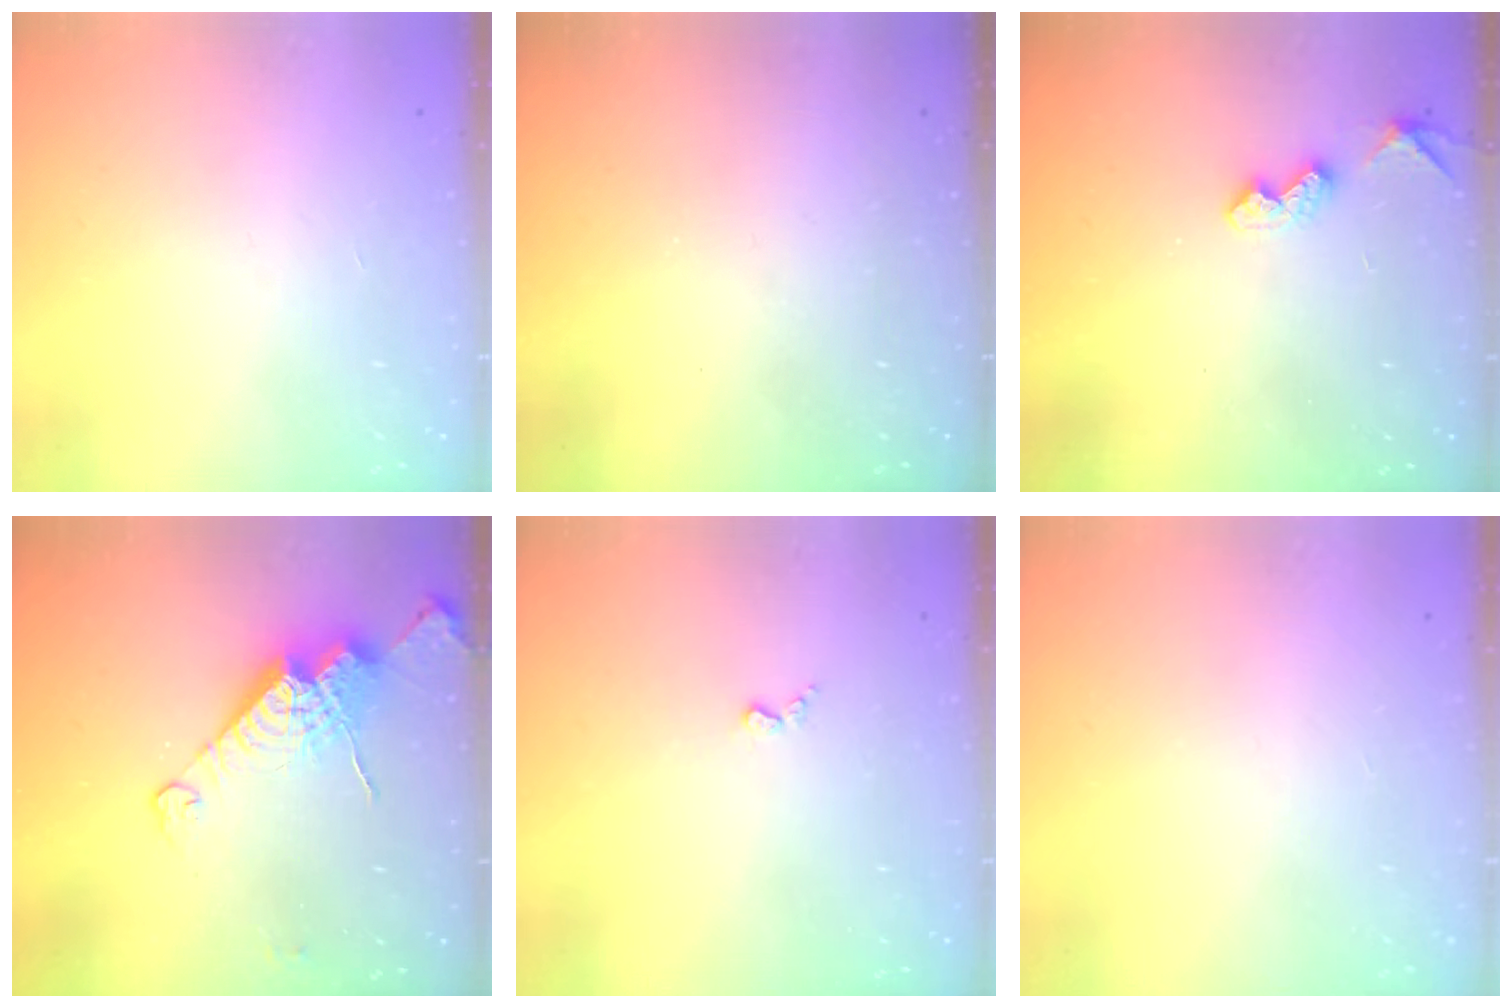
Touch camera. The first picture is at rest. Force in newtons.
{"total": 0.0}
{"total": 4.9, "press": 4.8, "slide": 0.7}
{"total": 13.8, "press": 13.8, "slide": 1.4}
{"total": 3.0, "press": 2.9, "slide": 0.5}
{"total": 0.0}